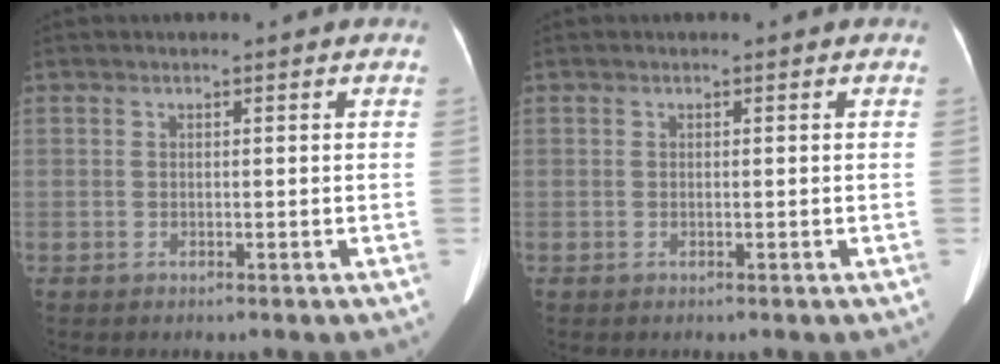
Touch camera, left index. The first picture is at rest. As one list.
[{"total": 0.0}]